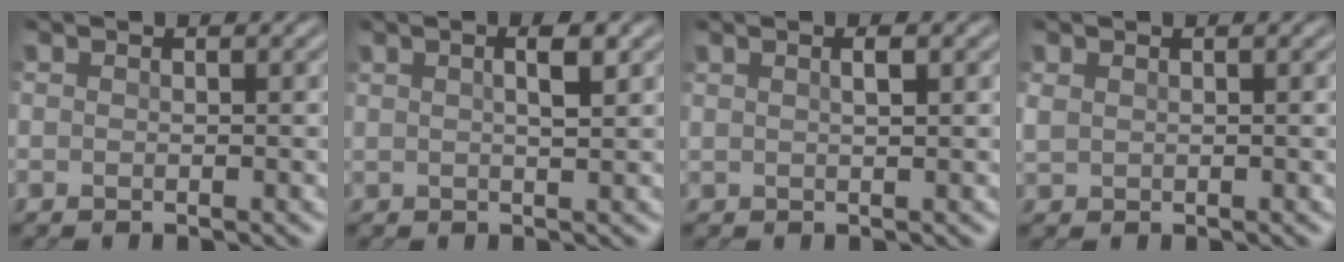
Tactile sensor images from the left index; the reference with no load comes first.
{"total": 2.3, "force": [0.9, 0.6, 2.0], "torque": [-0.027, 0.005, 0.012]}
{"total": 1.1, "force": [0.5, 0.3, 0.9], "torque": [-0.020, 0.003, 0.008]}
{"total": 0.9, "force": [0.5, 0.7, 0.4], "torque": [-0.016, -0.001, 0.012]}